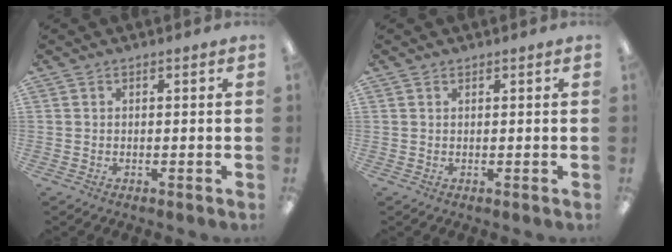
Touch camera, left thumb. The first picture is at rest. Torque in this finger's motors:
{"motor_torque": [0.07, -0.02, -0.24, 0.11, 0.02]}